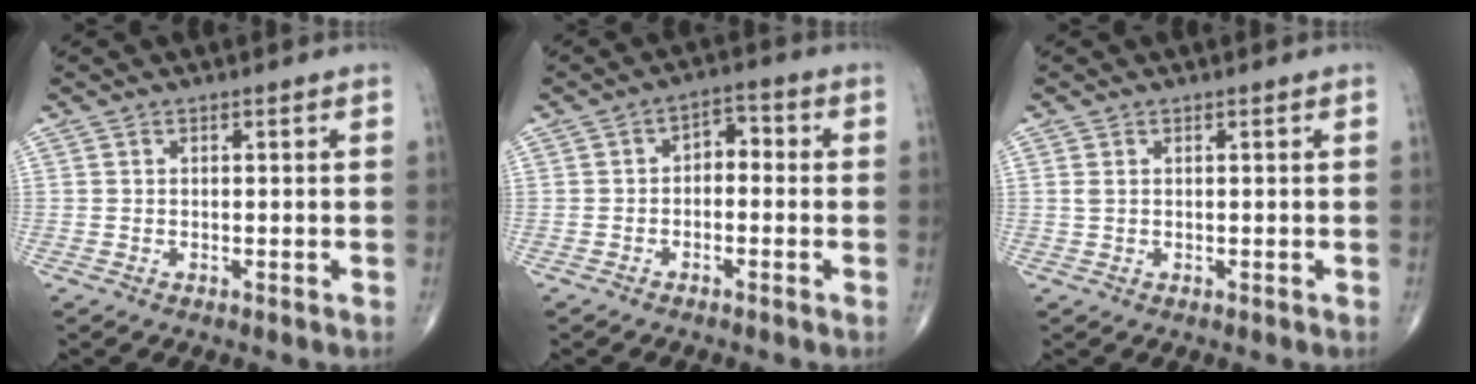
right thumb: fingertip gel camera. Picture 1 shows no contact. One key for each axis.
{"total": 4.0, "fx": -0.5, "fy": 2.6, "fz": 3.0, "tx": -0.025, "ty": 0.024, "tz": -0.022}
{"total": 0.7, "fx": 0.3, "fy": 0.4, "fz": 0.6, "tx": -0.014, "ty": 0.005, "tz": 0.008}